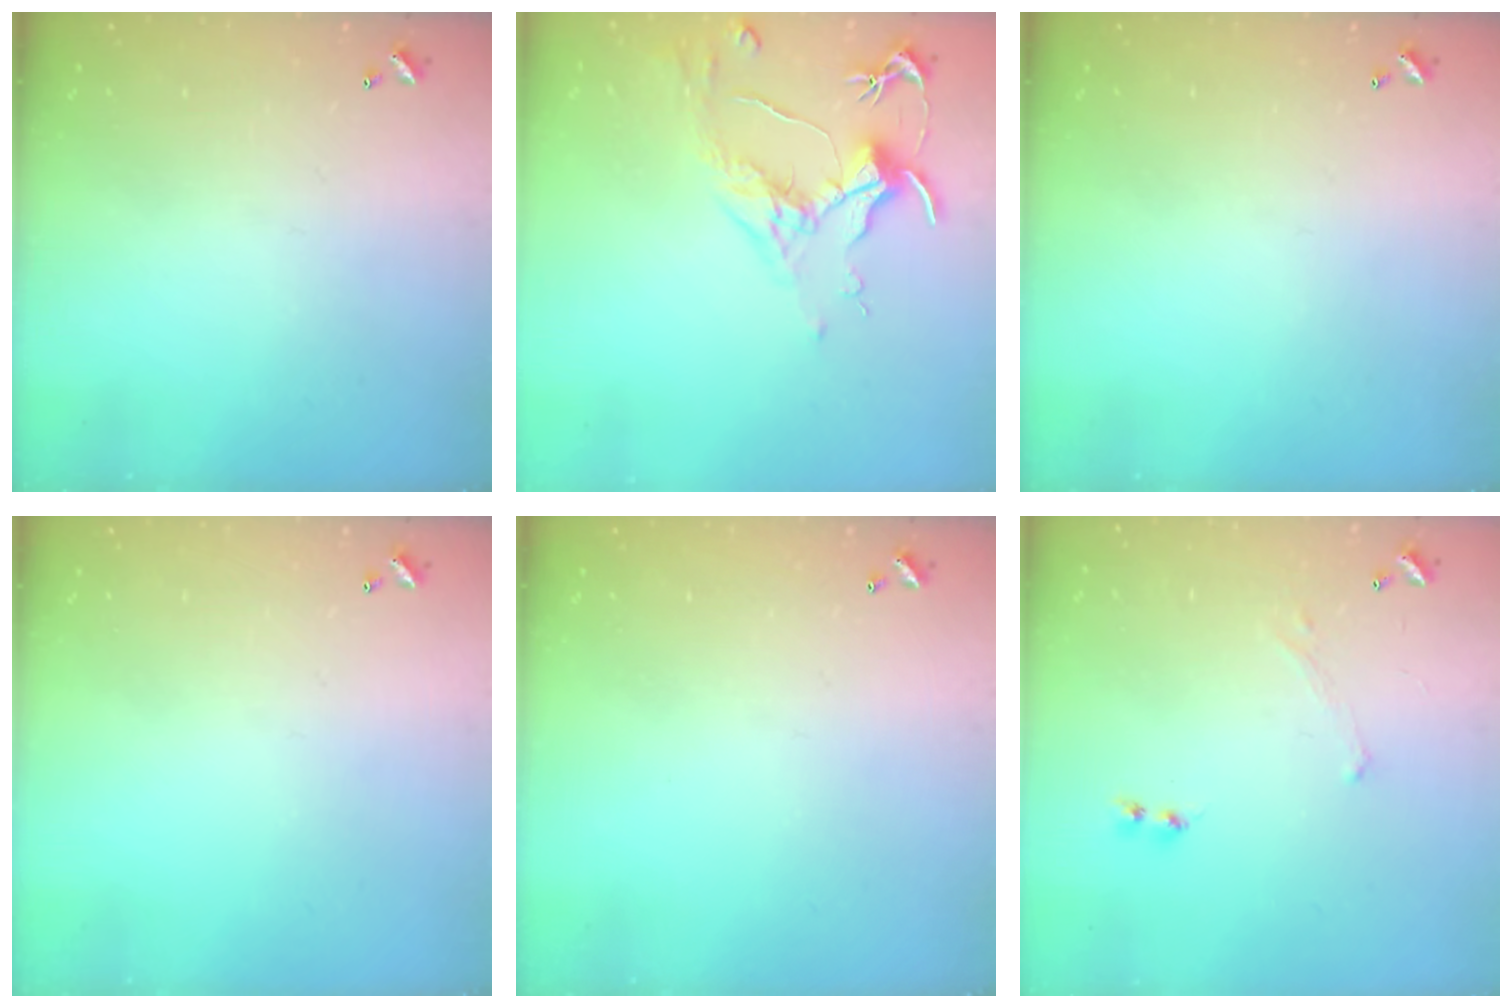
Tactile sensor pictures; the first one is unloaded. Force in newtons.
{"total": 1.7, "press": 1.4, "slide": 0.9}
{"total": 0.0}
{"total": 0.0}
{"total": 0.0}
{"total": 0.7, "press": 0.7, "slide": 0.3}